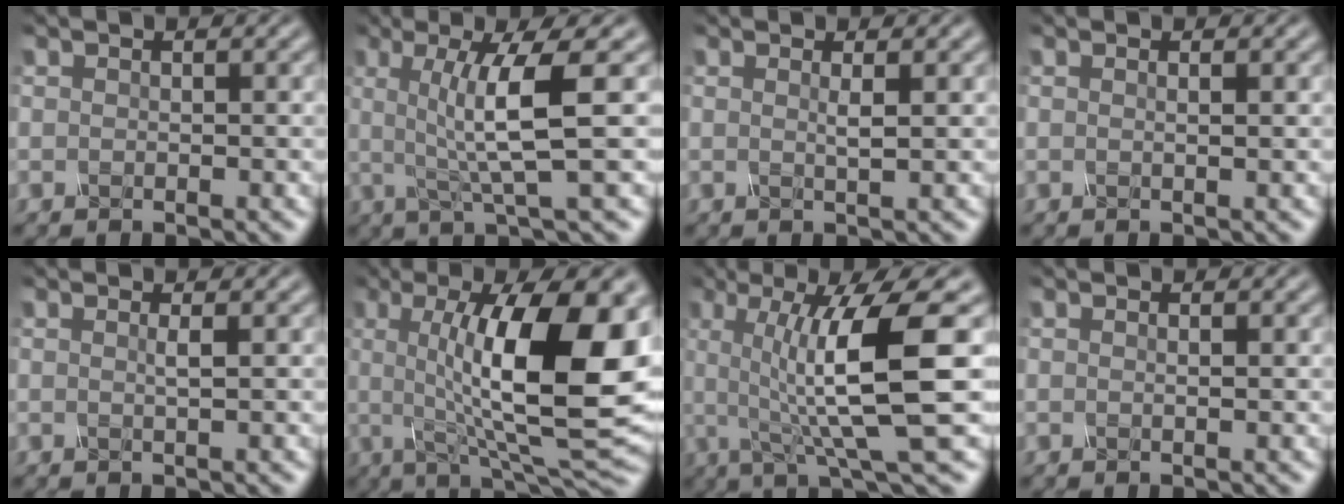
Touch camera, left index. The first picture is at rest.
{"total": 6.5, "force": [0.5, 1.0, 6.4], "torque": [-0.112, 0.002, 0.010]}
{"total": 1.3, "force": [0.2, 0.3, 1.2], "torque": [-0.020, 0.000, -0.001]}
{"total": 1.1, "force": [0.3, 0.4, 1.0], "torque": [-0.007, -0.001, -0.005]}
{"total": 0.9, "force": [0.1, 0.2, 0.8], "torque": [-0.009, 0.001, -0.003]}
{"total": 14.4, "force": [1.5, 3.9, 13.8], "torque": [-0.188, 0.000, 0.021]}
{"total": 10.6, "force": [0.5, 2.0, 10.4], "torque": [-0.143, -0.002, 0.009]}
{"total": 0.7, "force": [0.2, 0.2, 0.6], "torque": [-0.006, 0.000, -0.003]}